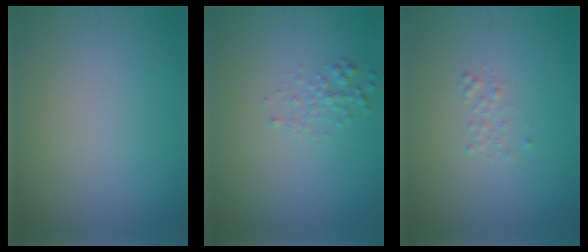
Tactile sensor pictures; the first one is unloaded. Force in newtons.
{"total": 1.2, "press": 1.2, "slide": 0.0}
{"total": 0.7, "press": 0.7, "slide": 0.1}